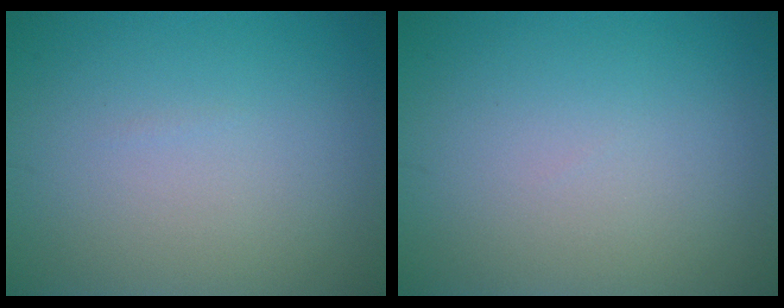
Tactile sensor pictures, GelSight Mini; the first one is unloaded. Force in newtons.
{"total": 0.0}